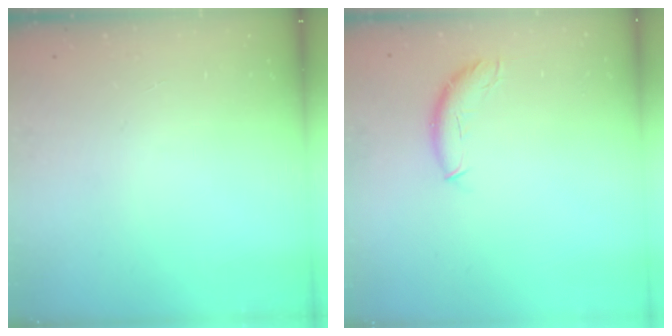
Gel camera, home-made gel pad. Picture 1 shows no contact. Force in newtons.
{"total": 8.3, "press": 8.3, "slide": 0.4}